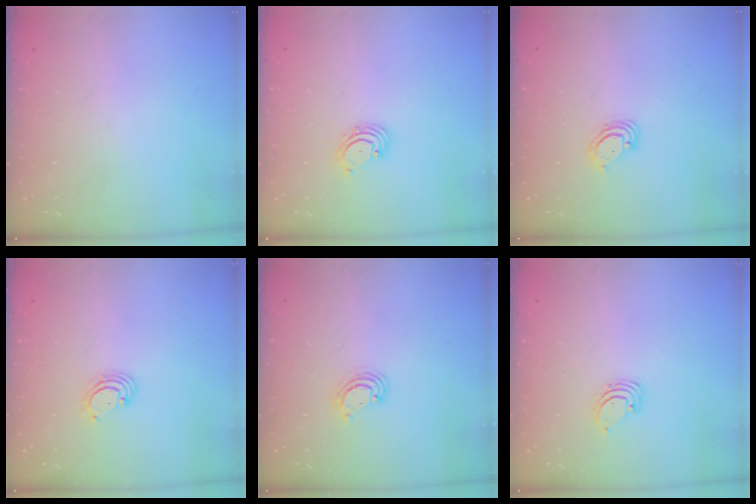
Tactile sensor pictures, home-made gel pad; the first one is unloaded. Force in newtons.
{"total": 1.8, "press": 1.7, "slide": 0.7}
{"total": 3.2, "press": 3.2, "slide": 0.2}
{"total": 2.3, "press": 2.3, "slide": 0.1}
{"total": 3.2, "press": 3.1, "slide": 0.3}
{"total": 1.4, "press": 1.4, "slide": 0.1}